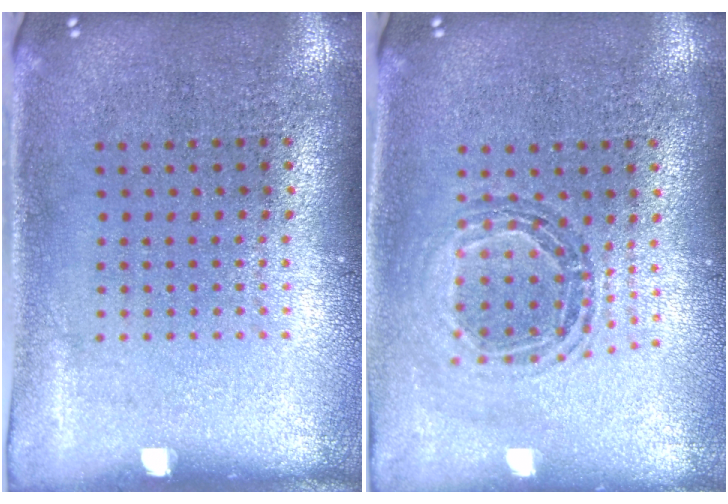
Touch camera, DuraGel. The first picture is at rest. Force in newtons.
{"total": 0.9, "press": 0.9, "slide": 0.2}